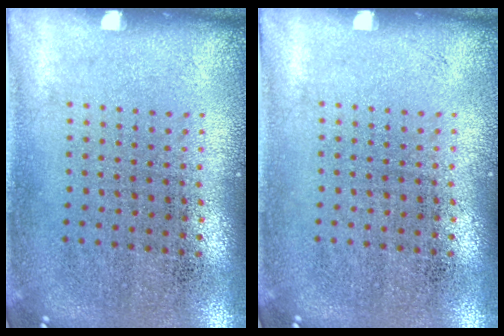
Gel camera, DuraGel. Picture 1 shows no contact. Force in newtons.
{"total": 0.0}